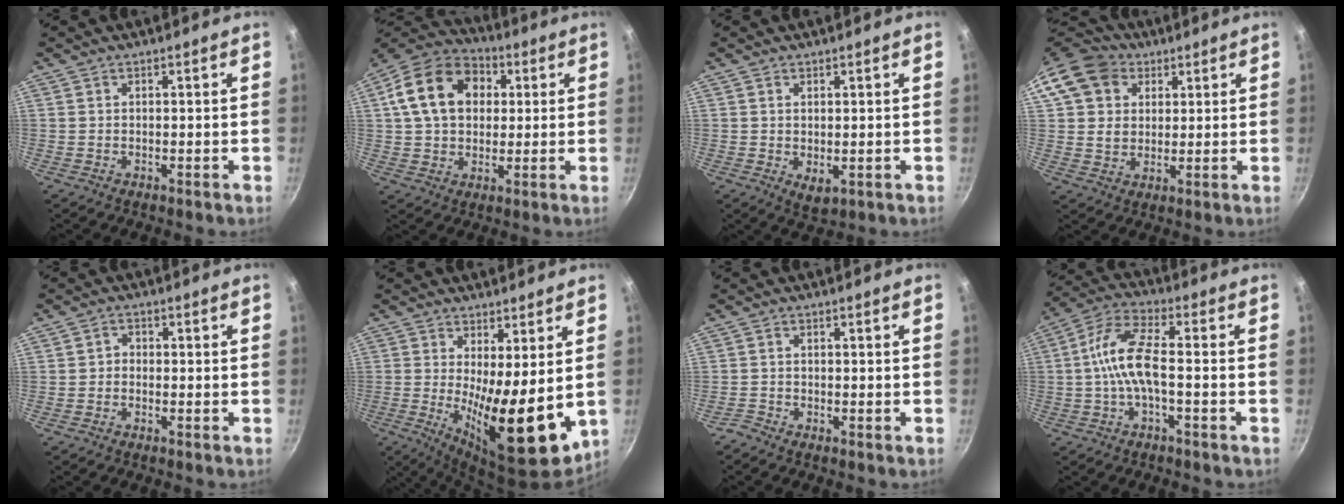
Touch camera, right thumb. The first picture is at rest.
{"total": 16.8, "force": [3.8, 12.4, 10.6], "torque": [-0.165, 0.024, 0.051]}
{"total": 3.2, "force": [0.1, 1.7, 2.7], "torque": [-0.041, -0.012, 0.006]}
{"total": 13.7, "force": [5.2, 11.0, 6.3], "torque": [-0.107, 0.012, 0.084]}
{"total": 1.6, "force": [-0.7, 1.2, 0.7], "torque": [-0.008, 0.011, -0.017]}
{"total": 14.8, "force": [0.2, 4.6, 14.1], "torque": [-0.197, -0.029, 0.015]}
{"total": 1.2, "force": [-1.1, 0.3, 0.3], "torque": [-0.014, 0.005, -0.027]}
{"total": 9.1, "force": [-1.7, 3.2, 8.4], "torque": [-0.184, 0.033, -0.046]}